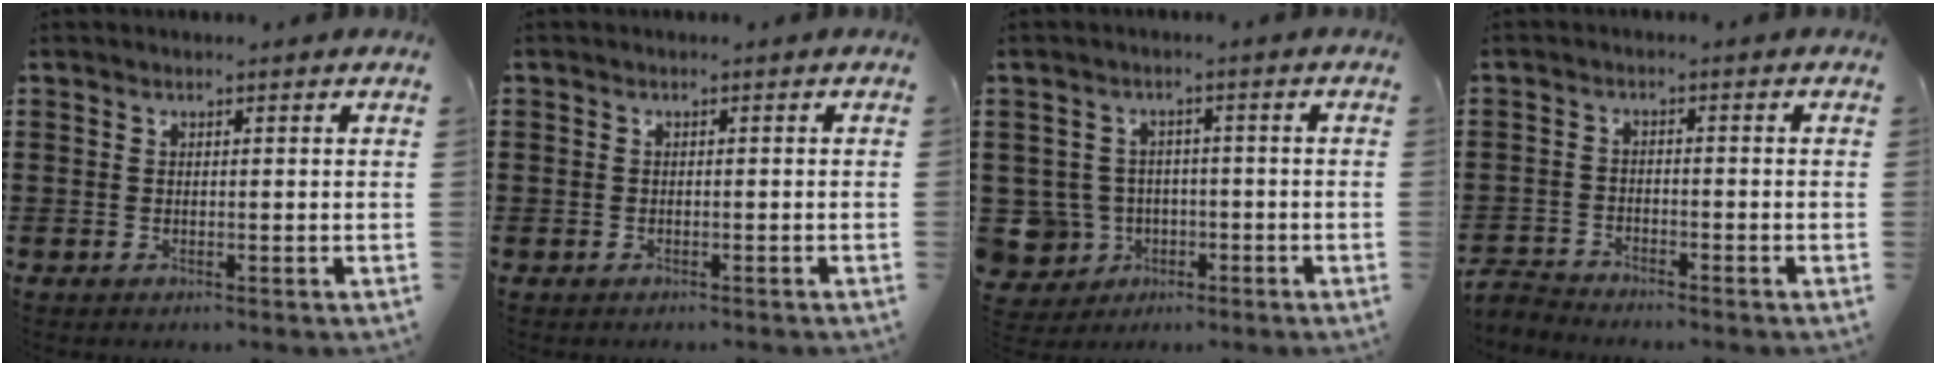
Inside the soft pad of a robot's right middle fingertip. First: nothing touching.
{"total": 1.0, "force": [-0.6, 0.8, 0.0], "torque": [-0.003, 0.003, -0.012]}
{"total": 5.7, "force": [-1.3, 5.3, 1.4], "torque": [-0.071, 0.000, -0.026]}
{"total": 2.7, "force": [-2.6, 0.4, 0.1], "torque": [-0.022, -0.004, -0.062]}